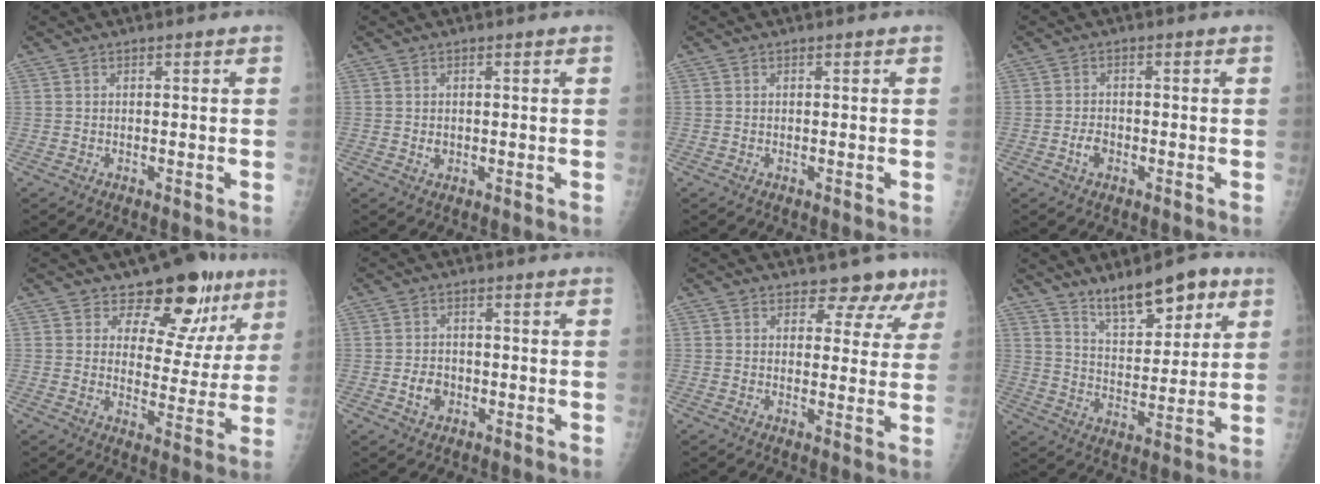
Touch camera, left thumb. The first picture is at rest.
{"total": 1.2, "force": [0.0, 1.0, 0.6], "torque": [-0.008, 0.000, 0.004]}
{"total": 0.0}
{"total": 2.4, "force": [-1.0, 1.7, 1.4], "torque": [-0.021, 0.007, -0.018]}
{"total": 14.2, "force": [9.3, 8.2, 6.7], "torque": [-0.030, -0.049, 0.123]}
{"total": 3.6, "force": [-1.0, 2.9, 1.9], "torque": [-0.020, 0.005, -0.016]}
{"total": 7.5, "force": [6.2, 3.9, 1.7], "torque": [0.021, -0.033, 0.060]}
{"total": 12.3, "force": [8.3, 4.8, 7.7], "torque": [-0.092, -0.048, 0.142]}